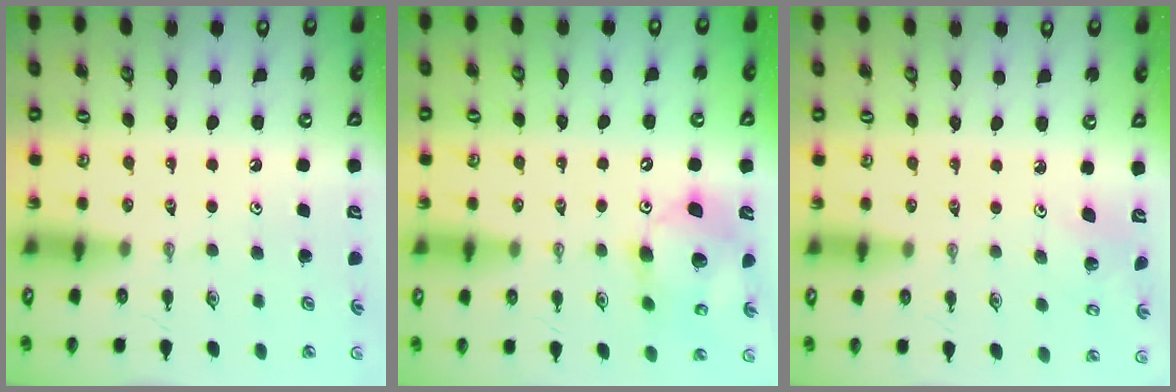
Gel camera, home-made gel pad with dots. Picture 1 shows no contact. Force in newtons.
{"total": 12.7, "press": 12.3, "slide": 3.0}
{"total": 3.2, "press": 3.2, "slide": 0.2}